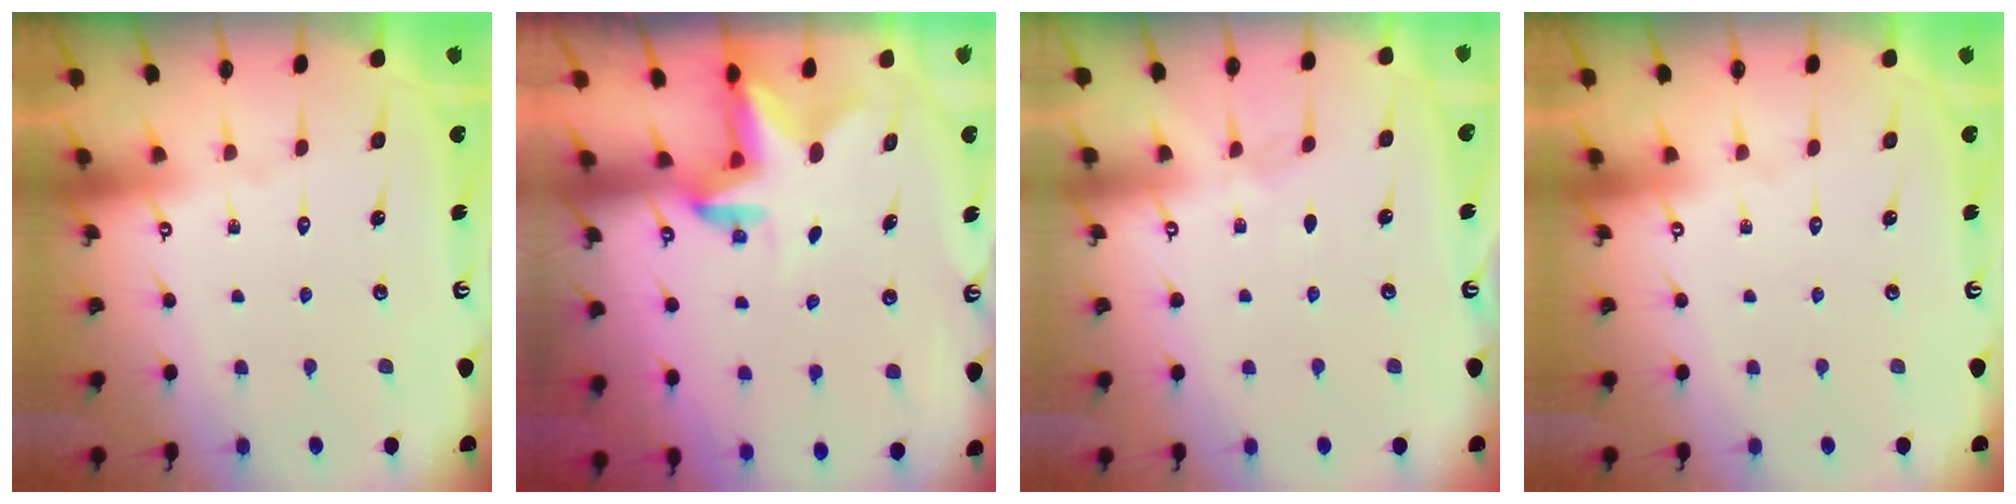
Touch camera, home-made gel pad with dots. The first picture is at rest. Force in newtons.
{"total": 2.5, "press": 2.5, "slide": 0.4}
{"total": 2.3, "press": 2.2, "slide": 0.5}
{"total": 0.0}